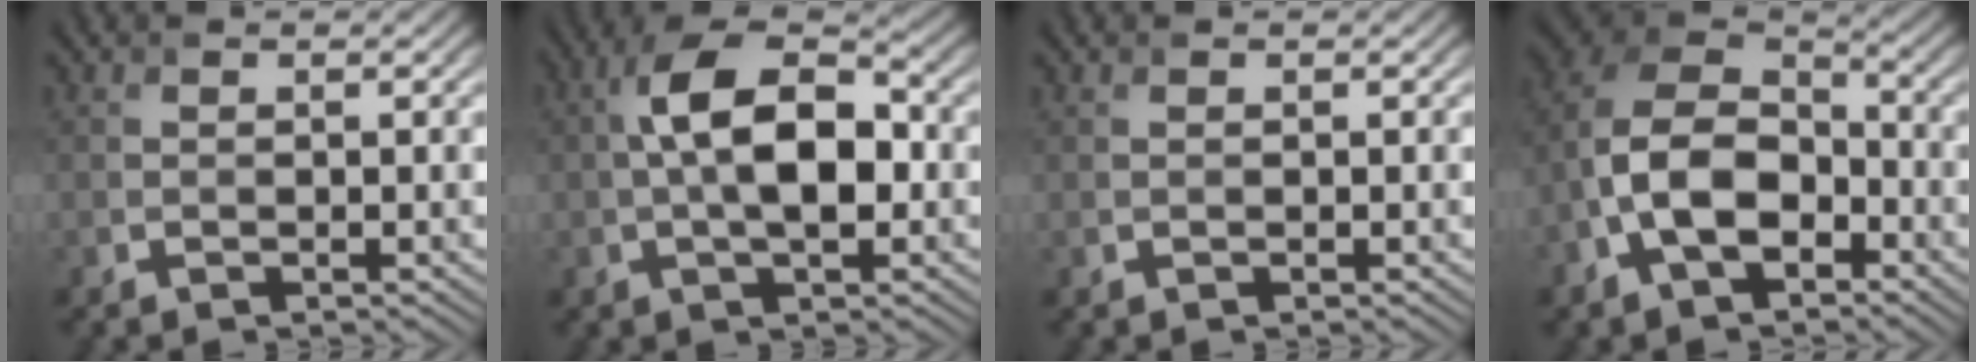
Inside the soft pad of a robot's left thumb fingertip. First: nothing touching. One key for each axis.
{"total": 10.2, "fx": -0.1, "fy": 5.1, "fz": 8.8, "tx": -0.161, "ty": 0.011, "tz": -0.008}
{"total": 0.0}
{"total": 11.8, "fx": -3.9, "fy": 7.6, "fz": 8.1, "tx": -0.185, "ty": -0.010, "tz": -0.087}